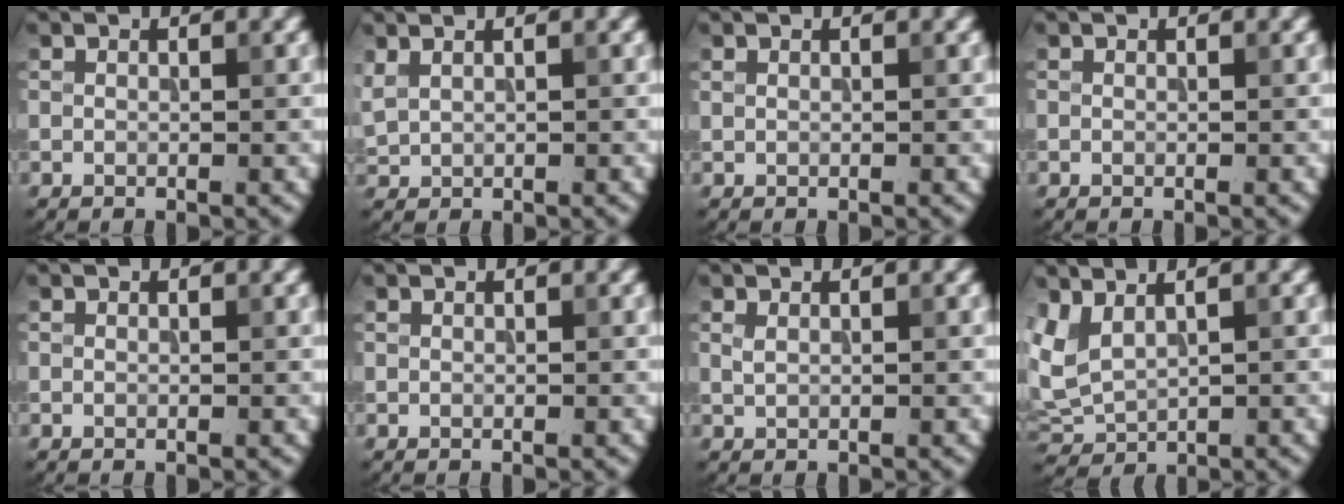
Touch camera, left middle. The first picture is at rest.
{"total": 1.3, "force": [1.0, 0.5, 0.7], "torque": [-0.019, 0.004, 0.027]}
{"total": 0.0}
{"total": 0.0}
{"total": 0.0}
{"total": 0.0}
{"total": 0.6, "force": [0.4, 0.2, 0.4], "torque": [-0.011, 0.000, 0.009]}
{"total": 3.1, "force": [1.5, 1.6, 2.2], "torque": [-0.059, 0.005, 0.037]}